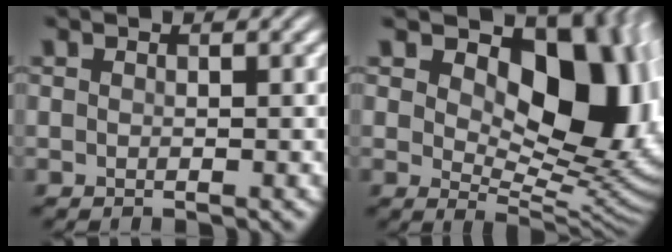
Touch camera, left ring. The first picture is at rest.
{"total": 13.6, "force": [3.7, 7.8, 10.5], "torque": [-0.127, -0.009, 0.064]}